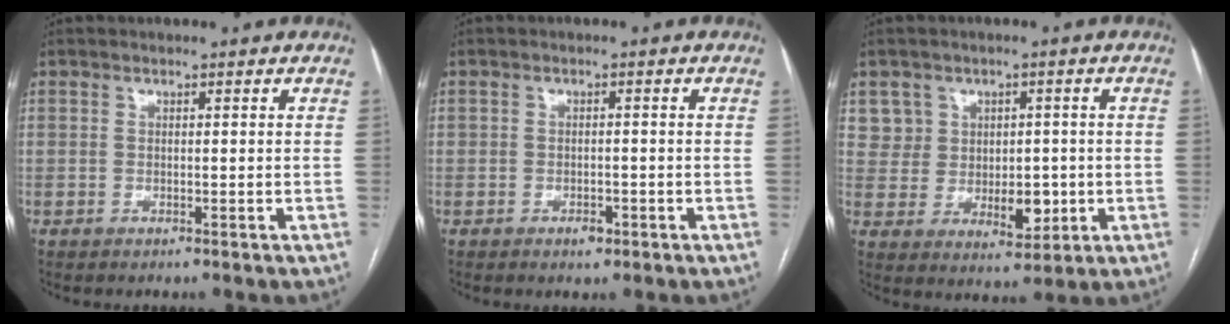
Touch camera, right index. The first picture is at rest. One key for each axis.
{"total": 1.7, "fx": -1.0, "fy": 0.9, "fz": 1.0, "tx": -0.014, "ty": 0.002, "tz": -0.010}
{"total": 6.8, "fx": 0.9, "fy": 6.2, "fz": 2.8, "tx": -0.029, "ty": 0.011, "tz": 0.029}